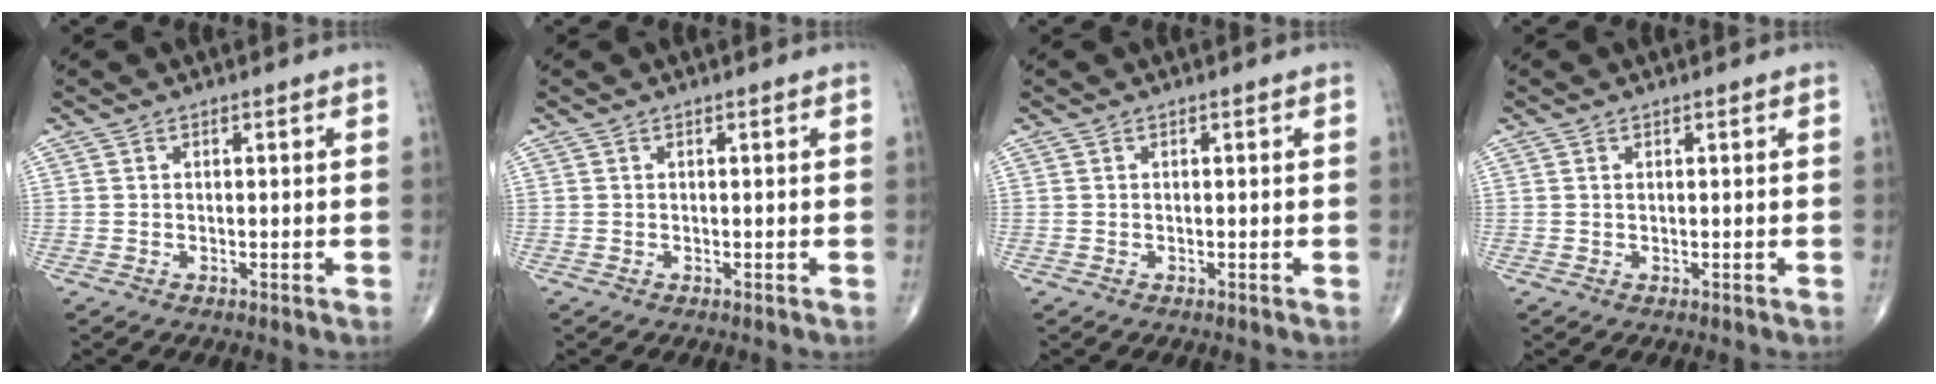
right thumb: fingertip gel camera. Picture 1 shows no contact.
{"total": 0.0}
{"total": 0.0}
{"total": 0.0}